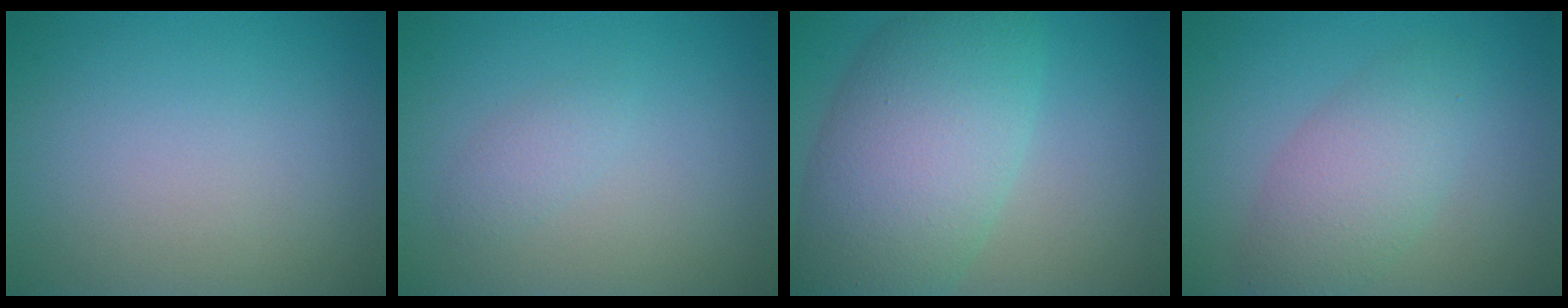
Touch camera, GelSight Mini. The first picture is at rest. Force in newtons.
{"total": 1.3, "press": 1.3, "slide": 0.1}
{"total": 10.0, "press": 10.0, "slide": 0.3}
{"total": 4.2, "press": 4.2, "slide": 0.1}